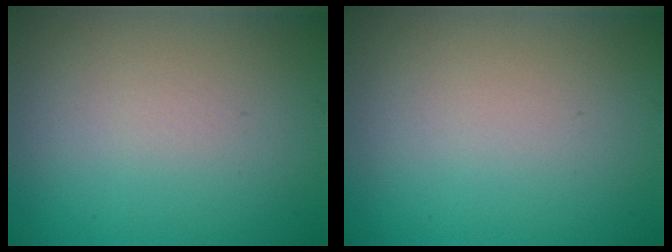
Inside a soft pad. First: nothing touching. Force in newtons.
{"total": 0.0}